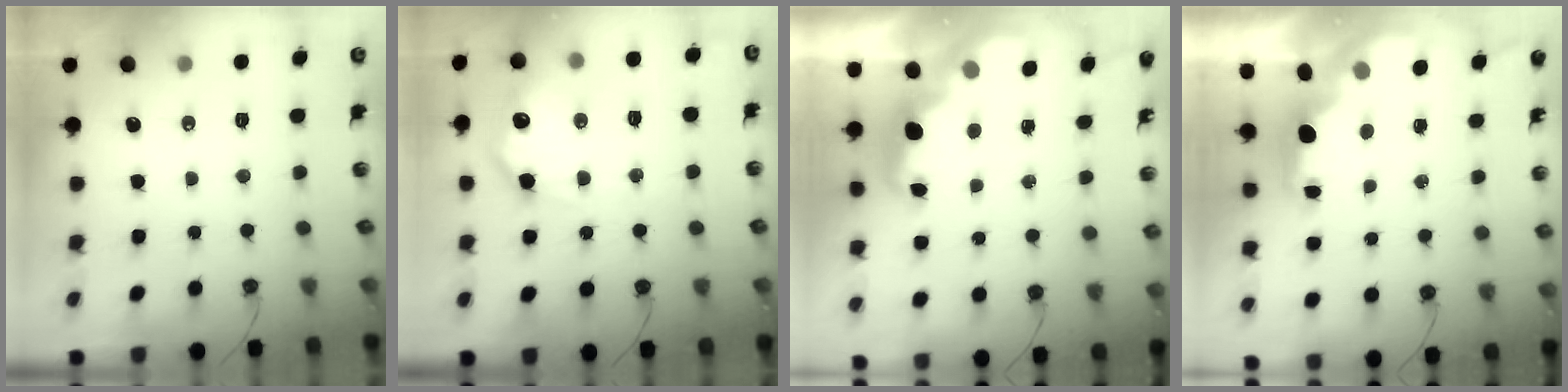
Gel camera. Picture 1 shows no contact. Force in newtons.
{"total": 16.8, "press": 16.8, "slide": 1.1}
{"total": 2.7, "press": 2.6, "slide": 0.7}
{"total": 2.2, "press": 2.0, "slide": 0.8}